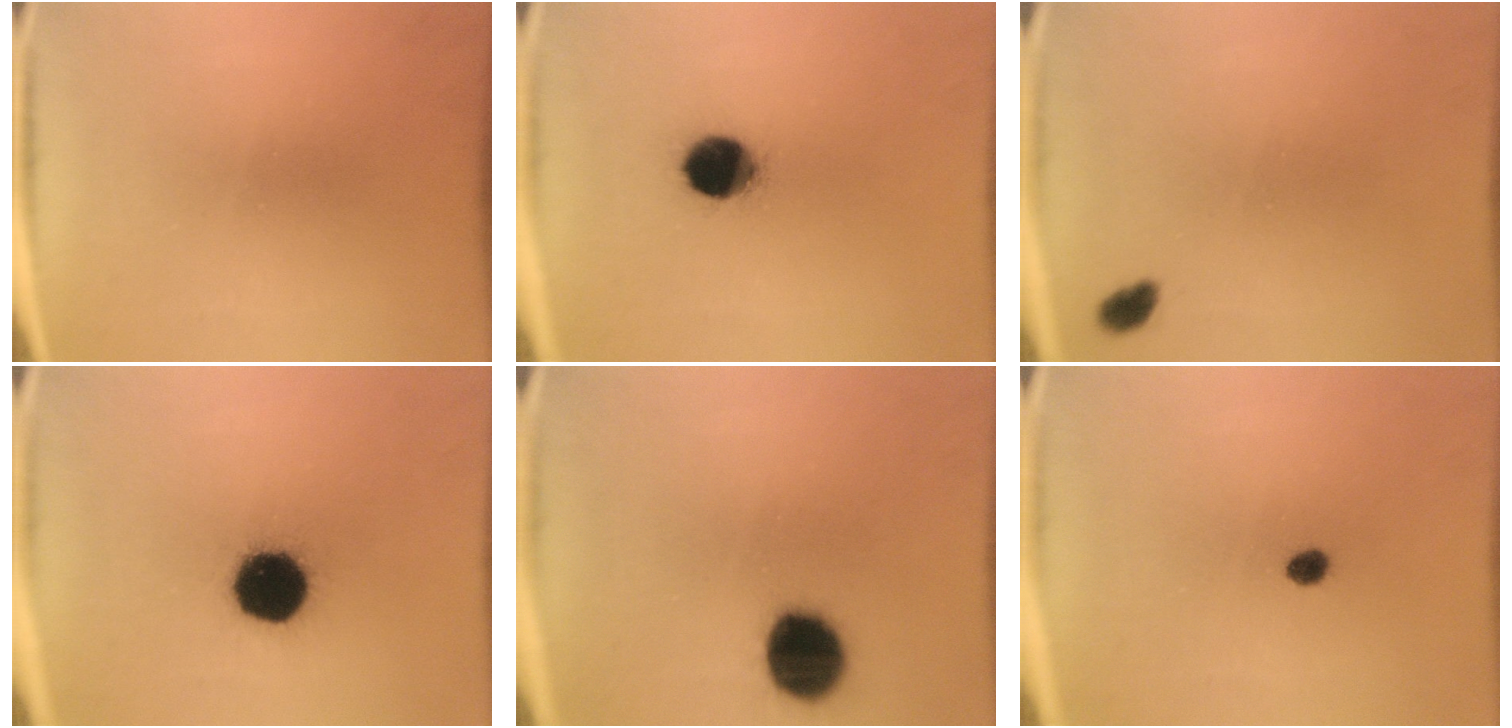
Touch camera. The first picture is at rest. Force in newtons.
{"total": 10.7}
{"total": 1.8}
{"total": 17.2}
{"total": 13.7}
{"total": 2.1}